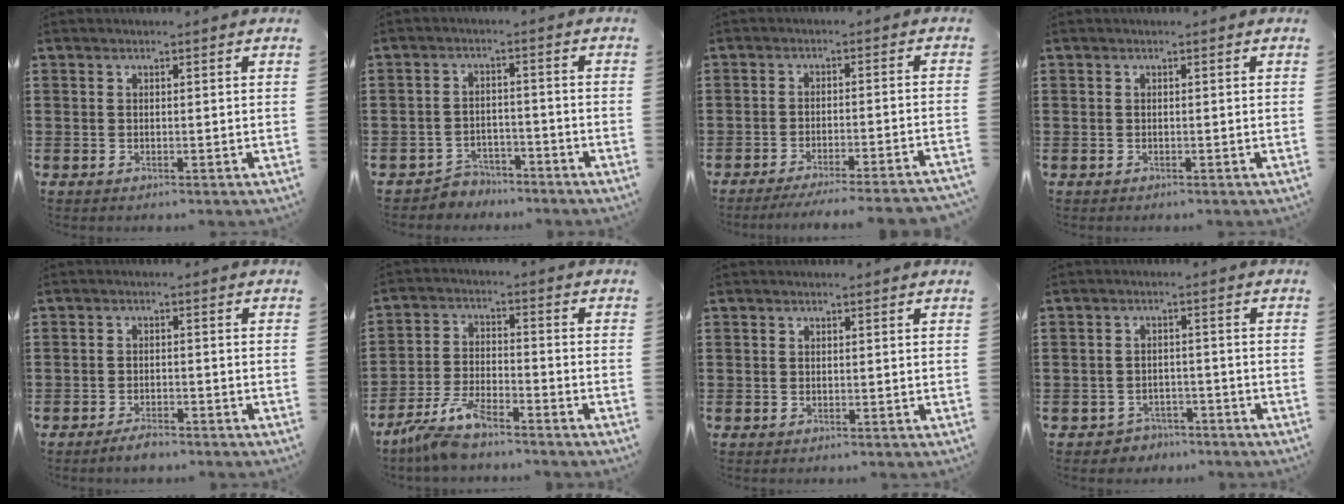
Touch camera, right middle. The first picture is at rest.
{"total": 3.4, "force": [-3.3, 0.9, -0.2], "torque": [-0.006, 0.003, -0.072]}
{"total": 3.7, "force": [-3.5, -0.4, 1.2], "torque": [-0.020, -0.004, -0.071]}
{"total": 0.0}
{"total": 2.5, "force": [-2.2, 0.6, 1.0], "torque": [-0.018, 0.005, -0.043]}
{"total": 6.8, "force": [-5.8, 1.2, 3.4], "torque": [-0.088, -0.008, -0.115]}
{"total": 0.0}
{"total": 2.5, "force": [-2.3, 0.9, -0.2], "torque": [-0.005, 0.003, -0.053]}